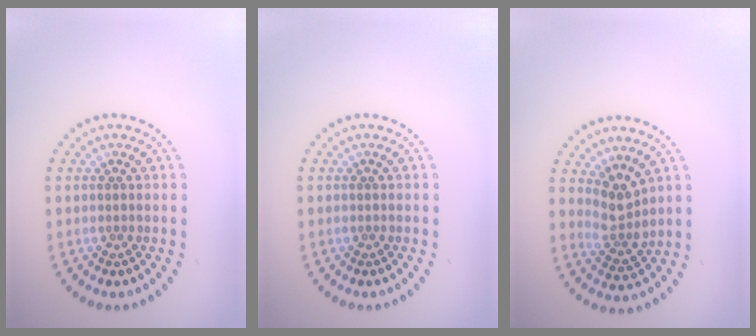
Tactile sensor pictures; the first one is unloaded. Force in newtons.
{"total": 0.0}
{"total": 2.7, "press": 2.1, "slide": 1.7}